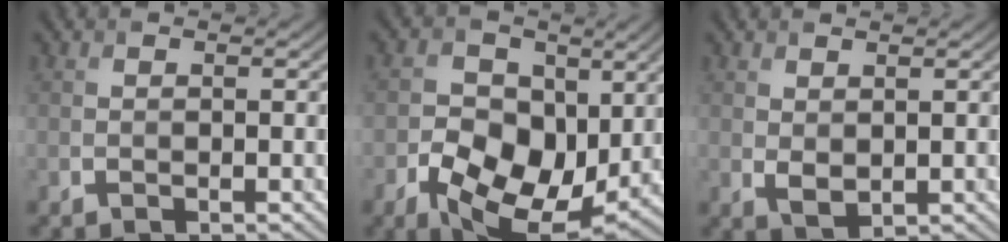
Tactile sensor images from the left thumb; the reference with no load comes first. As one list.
[{"total": 11.1, "force": [-1.6, 8.0, 7.6], "torque": [-0.149, -0.028, -0.028]}, {"total": 1.8, "force": [0.7, 1.1, 1.3], "torque": [-0.030, -0.007, 0.019]}]